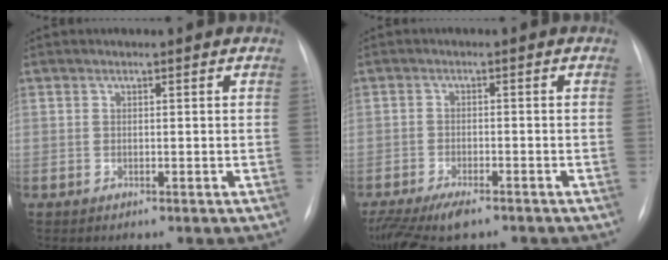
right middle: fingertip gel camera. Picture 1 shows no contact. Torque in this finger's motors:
{"motor_torque": [0.90, -0.78, 0.32, 0.09]}